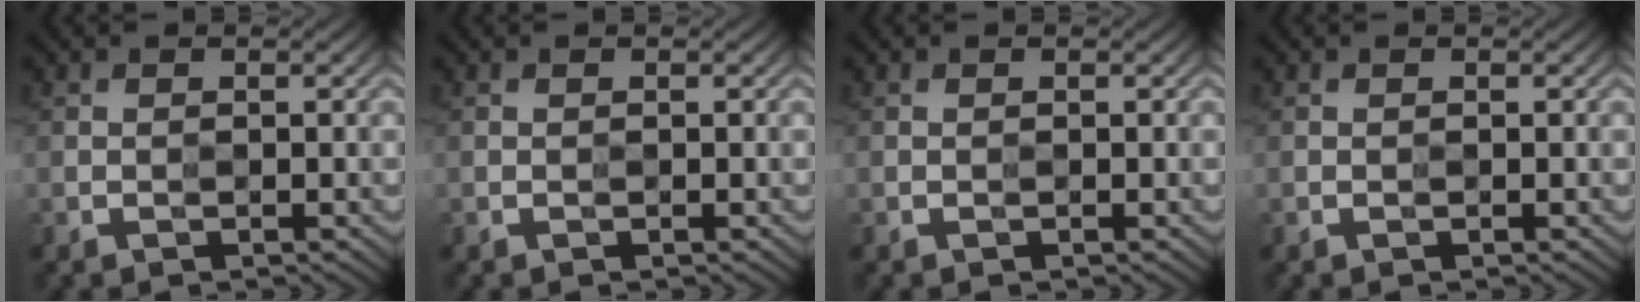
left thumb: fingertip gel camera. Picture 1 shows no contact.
{"total": 0.0}
{"total": 0.0}
{"total": 0.0}